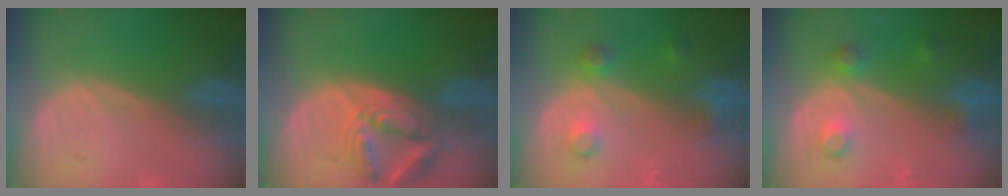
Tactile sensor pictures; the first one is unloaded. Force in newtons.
{"total": 7.2, "press": 6.5, "slide": 3.0}
{"total": 3.8, "press": 3.5, "slide": 1.4}
{"total": 3.7, "press": 3.4, "slide": 1.6}